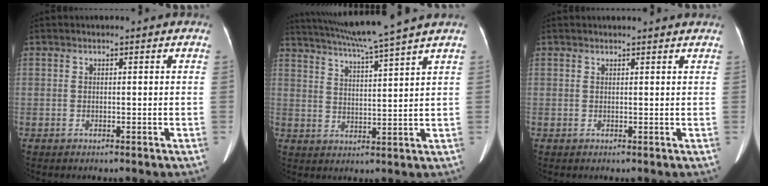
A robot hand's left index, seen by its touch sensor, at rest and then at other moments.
{"total": 12.0, "force": [10.3, -2.2, 5.8], "torque": [-0.105, -0.001, 0.162]}
{"total": 3.6, "force": [3.4, 0.2, 1.0], "torque": [-0.015, 0.014, 0.036]}